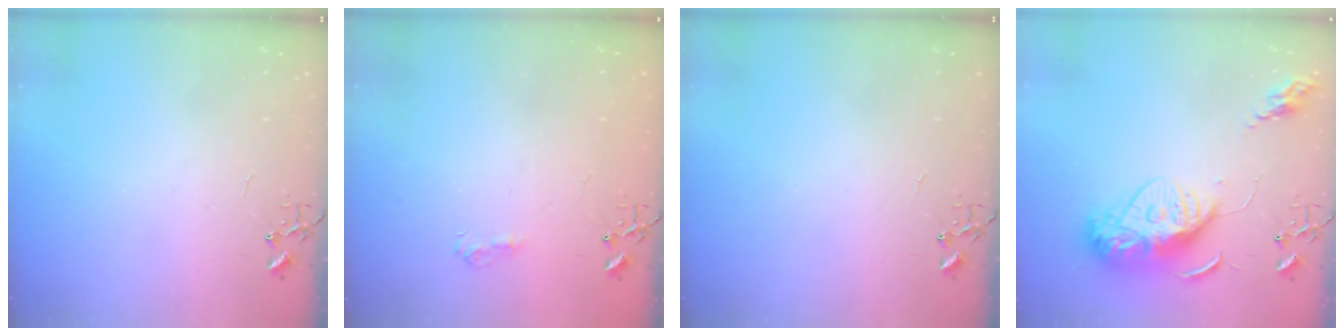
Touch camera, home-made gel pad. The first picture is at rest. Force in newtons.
{"total": 7.3, "press": 7.2, "slide": 0.8}
{"total": 0.0}
{"total": 15.7, "press": 15.6, "slide": 1.4}